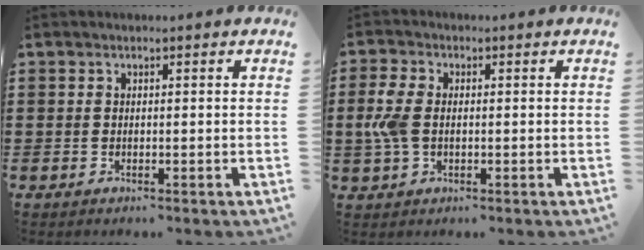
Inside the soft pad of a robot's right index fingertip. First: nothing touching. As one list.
[{"total": 5.1, "force": [-0.1, 3.2, 4.0], "torque": [-0.115, -0.002, -0.011]}]